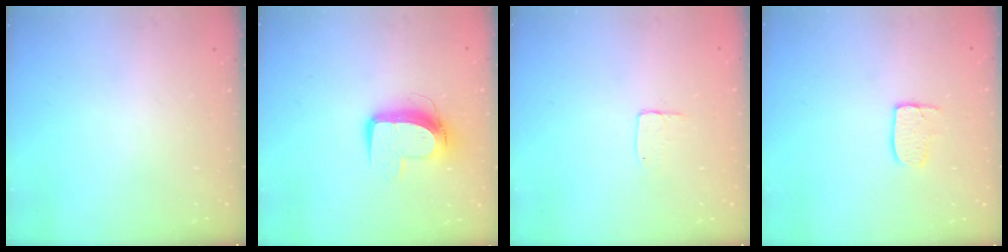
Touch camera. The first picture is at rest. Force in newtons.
{"total": 10.3, "press": 10.3, "slide": 0.8}
{"total": 3.8, "press": 3.8, "slide": 0.3}
{"total": 5.9, "press": 5.9, "slide": 0.4}